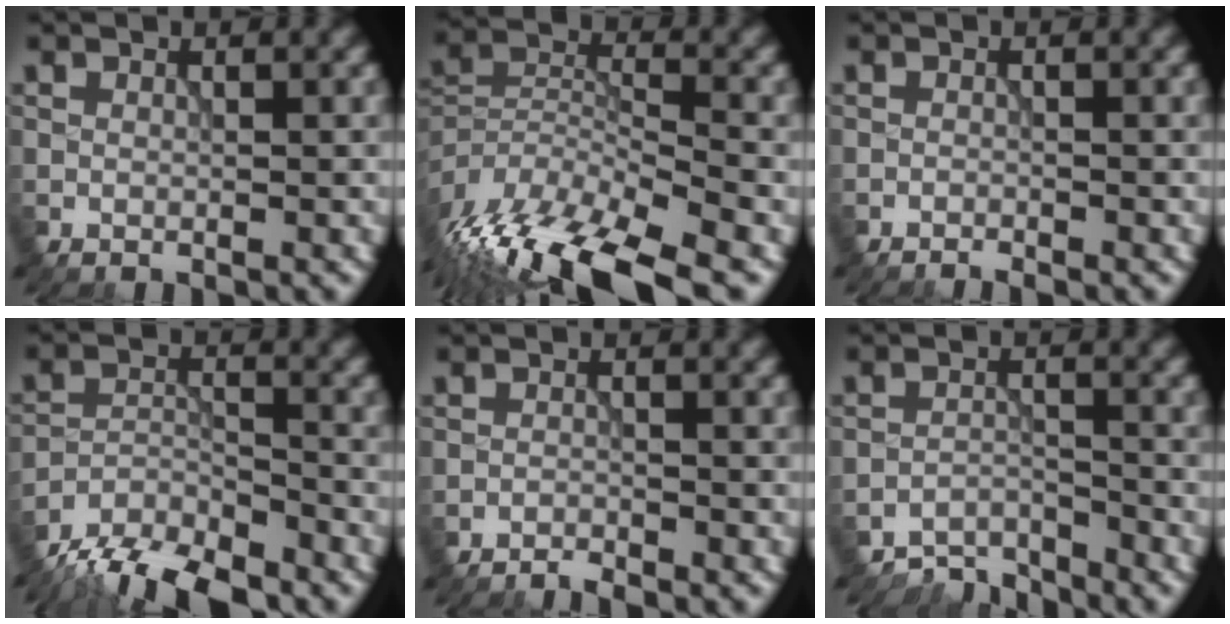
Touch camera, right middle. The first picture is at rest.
{"total": 13.4, "force": [-8.8, 4.3, 9.1], "torque": [-0.189, -0.005, -0.149]}
{"total": 0.8, "force": [-0.8, 0.0, 0.2], "torque": [0.000, 0.001, -0.018]}
{"total": 9.1, "force": [-7.9, 2.7, 3.5], "torque": [-0.054, -0.015, -0.138]}
{"total": 1.3, "force": [-1.3, 0.1, 0.3], "torque": [-0.002, 0.001, -0.028]}
{"total": 3.9, "force": [-3.8, 0.9, 0.6], "torque": [-0.006, -0.001, -0.072]}